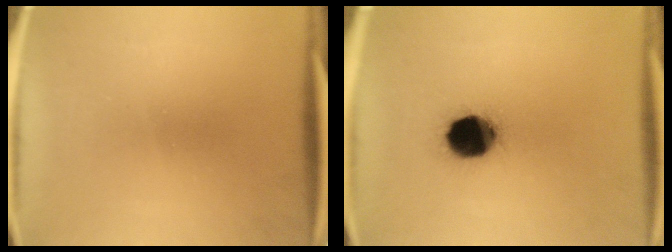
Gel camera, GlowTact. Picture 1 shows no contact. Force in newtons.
{"total": 13.4}